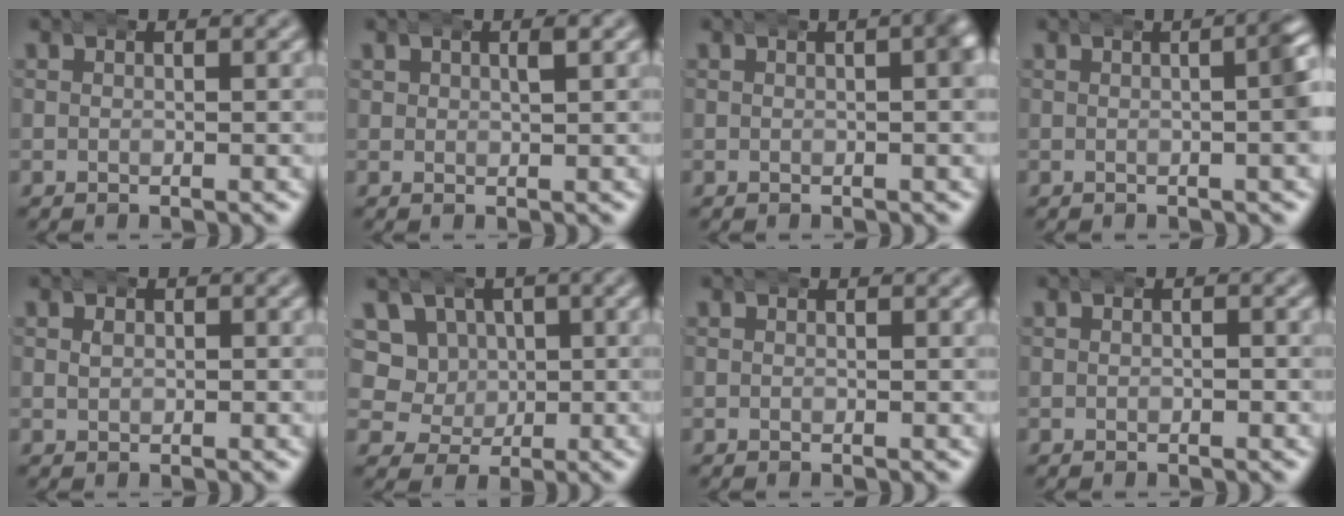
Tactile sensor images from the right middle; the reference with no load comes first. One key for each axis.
{"total": 1.2, "fx": 0.8, "fy": 0.5, "fz": 0.7, "tx": -0.016, "ty": 0.003, "tz": 0.018}
{"total": 2.6, "fx": 0.7, "fy": 0.9, "fz": 2.3, "tx": -0.017, "ty": 0.012, "tz": 0.003}
{"total": 5.1, "fx": 0.9, "fy": 1.8, "fz": 4.7, "tx": -0.043, "ty": 0.021, "tz": 0.003}
{"total": 1.1, "fx": 0.2, "fy": 0.9, "fz": 0.7, "tx": -0.014, "ty": 0.001, "tz": 0.007}
{"total": 9.9, "fx": 1.3, "fy": 9.2, "fz": 3.4, "tx": -0.100, "ty": -0.023, "tz": 0.017}
{"total": 0.0}
{"total": 0.6, "fx": -0.1, "fy": 0.5, "fz": 0.4, "tx": -0.005, "ty": 0.002, "tz": -0.002}